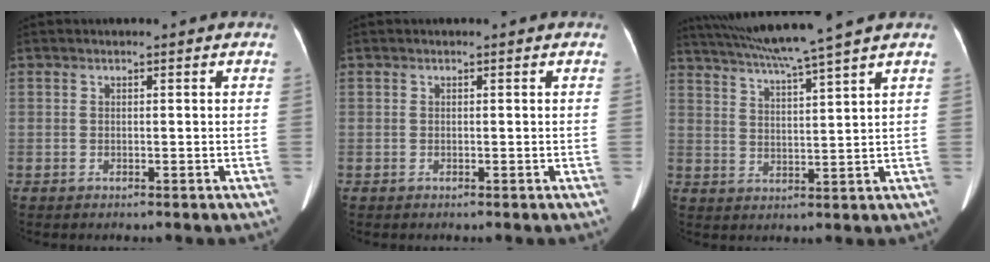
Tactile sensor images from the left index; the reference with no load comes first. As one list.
[{"total": 0.0}, {"total": 11.5, "force": [9.8, -2.2, 5.7], "torque": [-0.102, 0.006, 0.159]}]